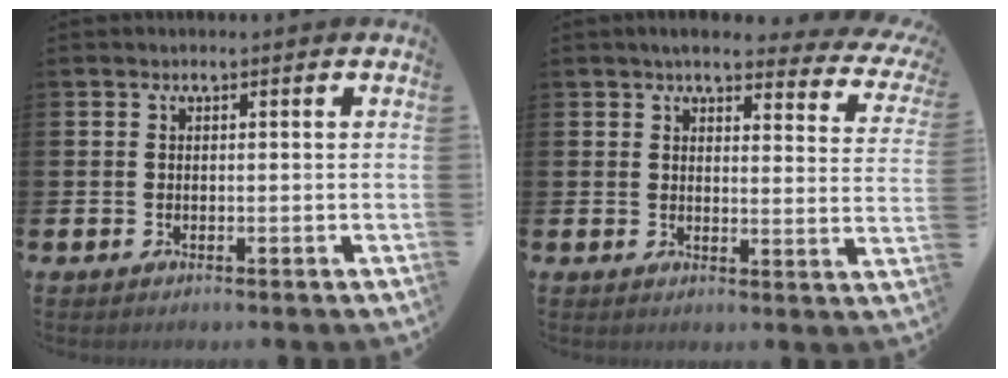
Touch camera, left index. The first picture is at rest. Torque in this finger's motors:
{"motor_torque": [0.95, -1.18, 0.42, 0.04]}